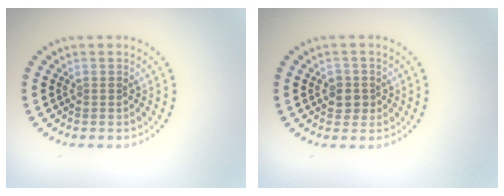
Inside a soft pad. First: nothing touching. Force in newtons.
{"total": 1.7, "press": 1.6, "slide": 0.5}